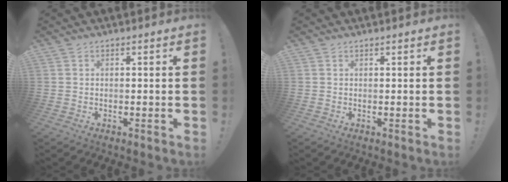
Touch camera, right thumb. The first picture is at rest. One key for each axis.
{"total": 0.0}